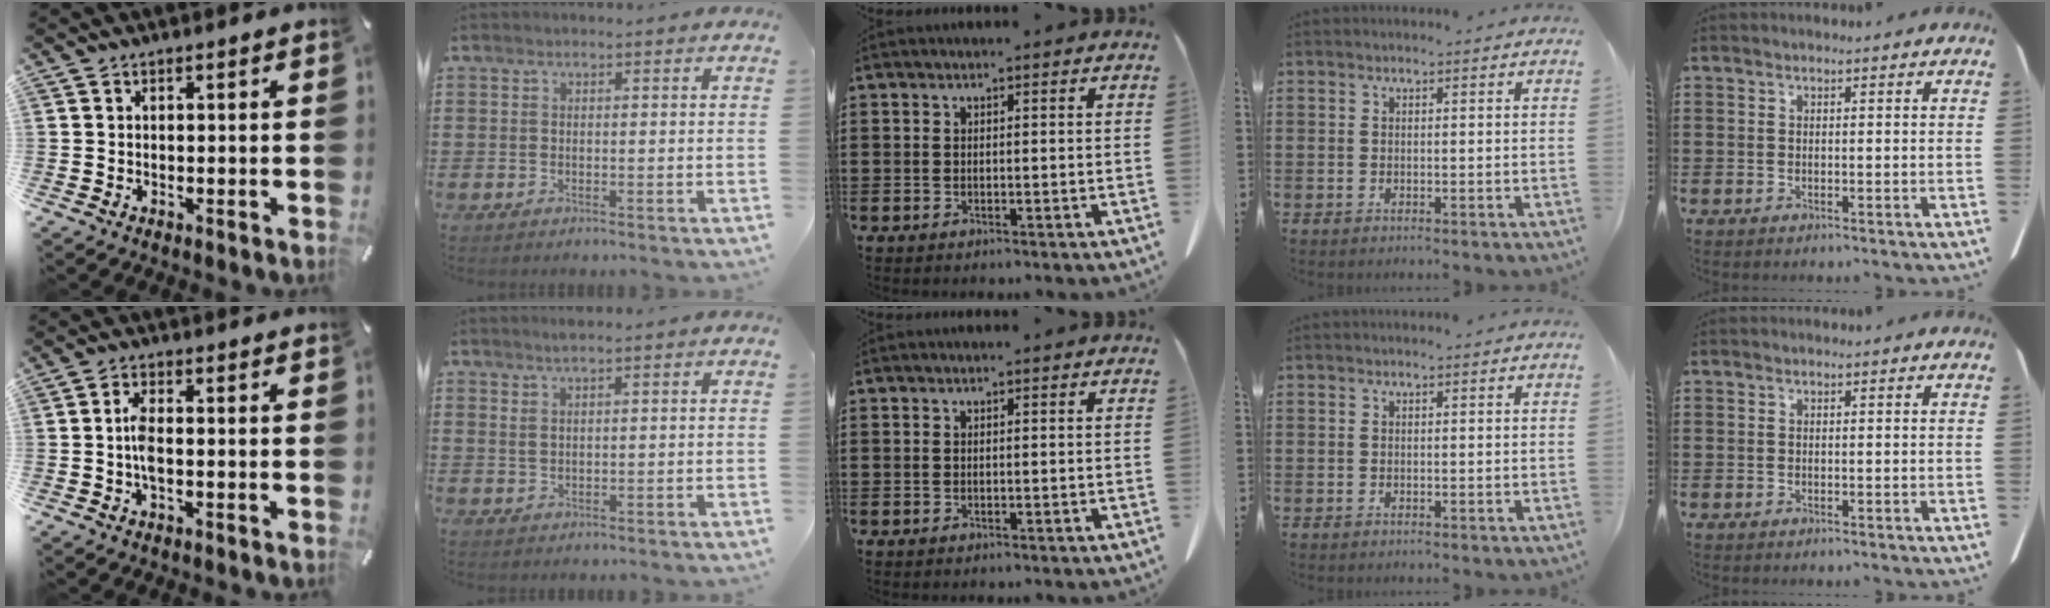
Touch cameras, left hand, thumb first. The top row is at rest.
{"thumb": {"total": 4.2, "force": [-0.7, 1.7, 3.8], "torque": [-0.082, 0.002, -0.016]}, "index": {"total": 1.7, "force": [1.1, 0.3, 1.2], "torque": [-0.025, 0.002, 0.020]}}